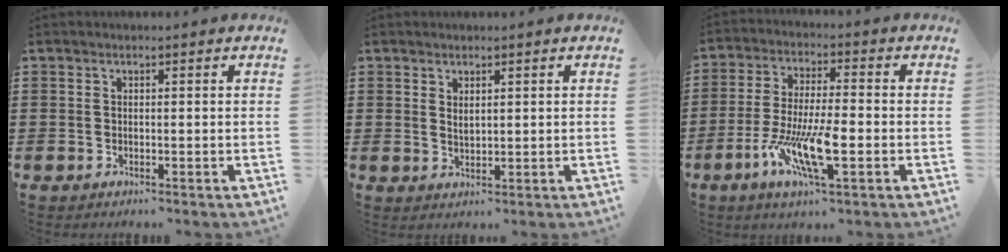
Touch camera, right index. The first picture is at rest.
{"total": 1.4, "force": [1.0, 0.6, 0.8], "torque": [-0.017, 0.003, 0.017]}
{"total": 10.5, "force": [-4.1, 2.2, 9.4], "torque": [-0.194, -0.011, -0.078]}